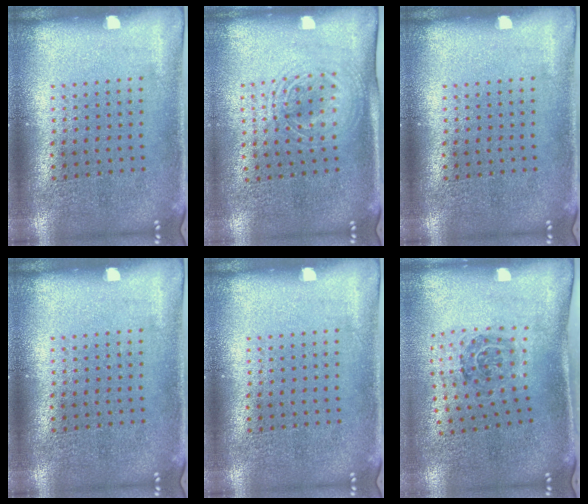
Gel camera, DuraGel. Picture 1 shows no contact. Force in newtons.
{"total": 1.5, "press": 1.3, "slide": 0.7}
{"total": 0.0}
{"total": 0.0}
{"total": 0.0}
{"total": 1.3, "press": 1.1, "slide": 0.7}